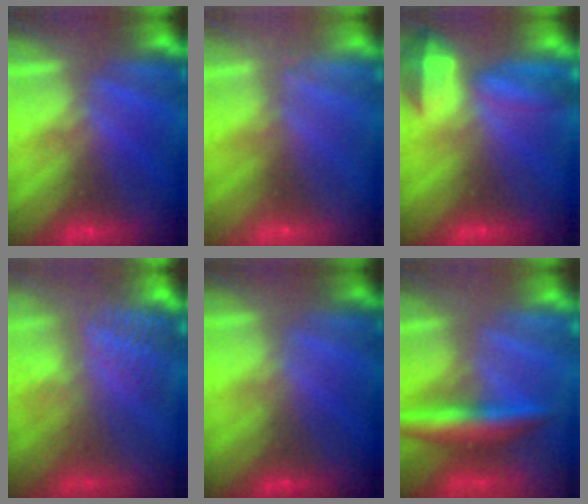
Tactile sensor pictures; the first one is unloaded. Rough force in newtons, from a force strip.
{"total": 2.4}
{"total": 8.1}
{"total": 4.8}
{"total": 1.2}
{"total": 6.2}